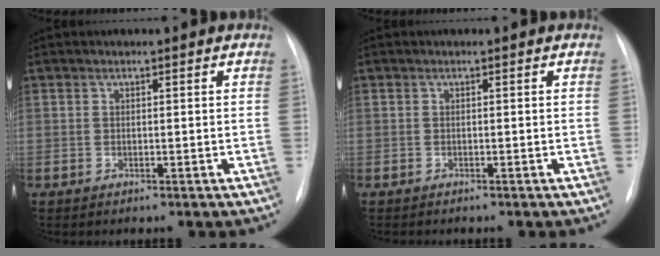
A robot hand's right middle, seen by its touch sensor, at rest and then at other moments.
{"total": 0.8, "force": [-0.7, 0.1, 0.4], "torque": [-0.010, -0.004, -0.008]}